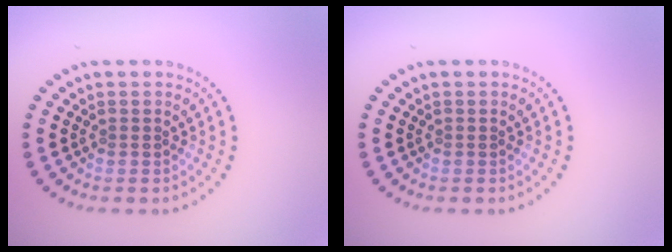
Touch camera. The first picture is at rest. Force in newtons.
{"total": 0.0}